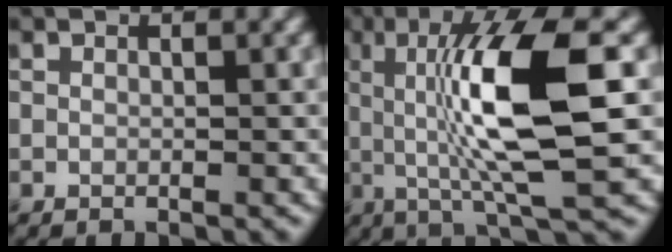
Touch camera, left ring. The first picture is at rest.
{"total": 10.1, "force": [1.0, 2.2, 9.8], "torque": [-0.164, -0.002, 0.023]}